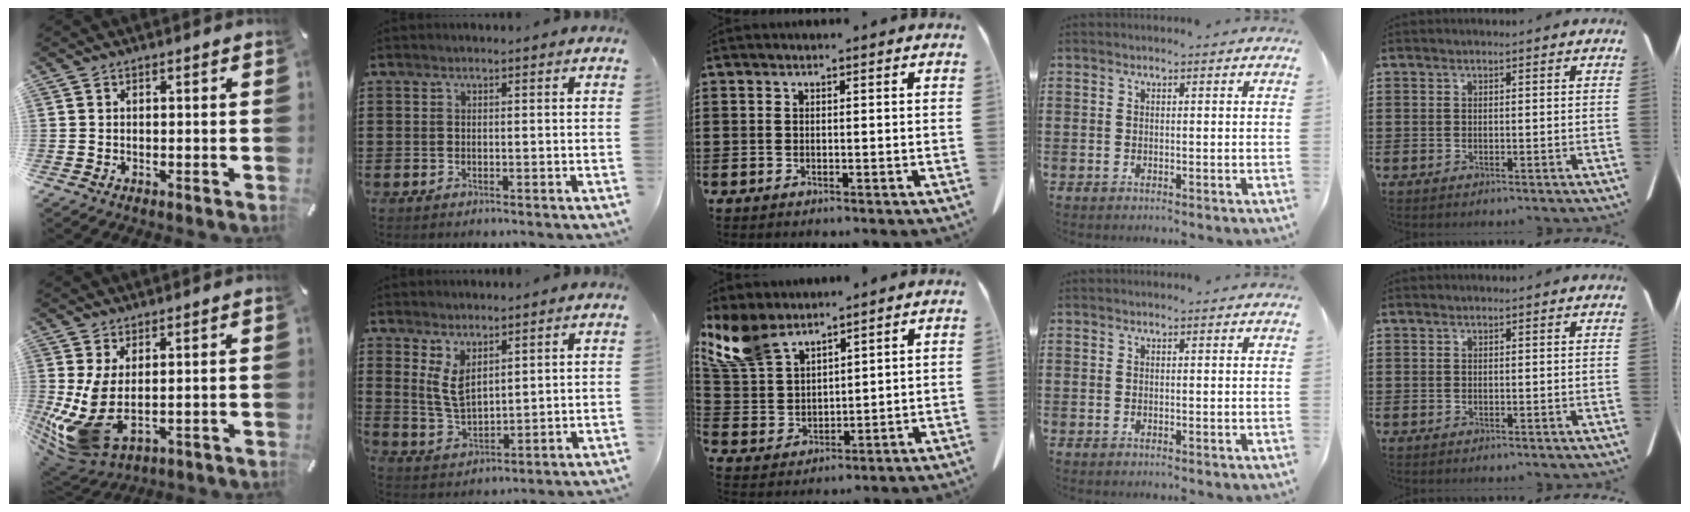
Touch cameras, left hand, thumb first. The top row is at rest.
{"thumb": {"total": 9.9, "force": [-0.4, 5.1, 8.5], "torque": [-0.198, -0.026, 0.000]}, "index": {"total": 5.7, "force": [3.1, 2.7, 3.8], "torque": [-0.090, -0.006, 0.056]}, "middle": {"total": 8.0, "force": [6.3, 3.5, 3.5], "torque": [-0.103, -0.016, 0.120]}}